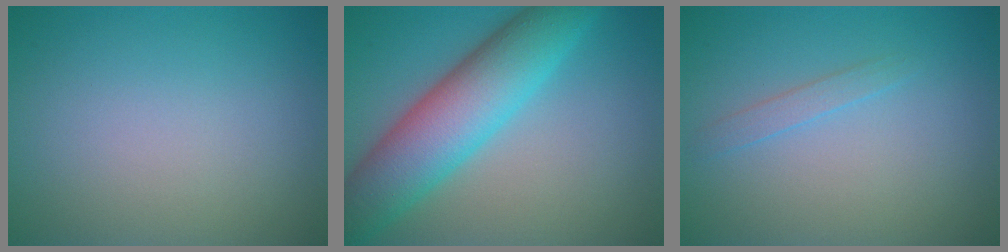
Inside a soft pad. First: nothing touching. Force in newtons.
{"total": 8.8, "press": 8.8, "slide": 0.2}
{"total": 1.1, "press": 1.1, "slide": 0.0}